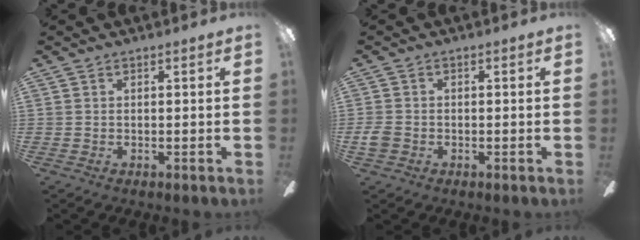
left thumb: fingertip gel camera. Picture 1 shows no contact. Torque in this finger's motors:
{"motor_torque": [-0.18, 0.22, 0.25, -0.28, 0.00]}